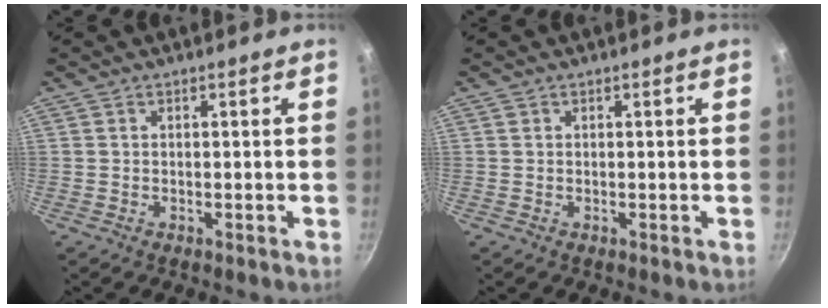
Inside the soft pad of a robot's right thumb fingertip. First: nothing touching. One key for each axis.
{"total": 0.0}